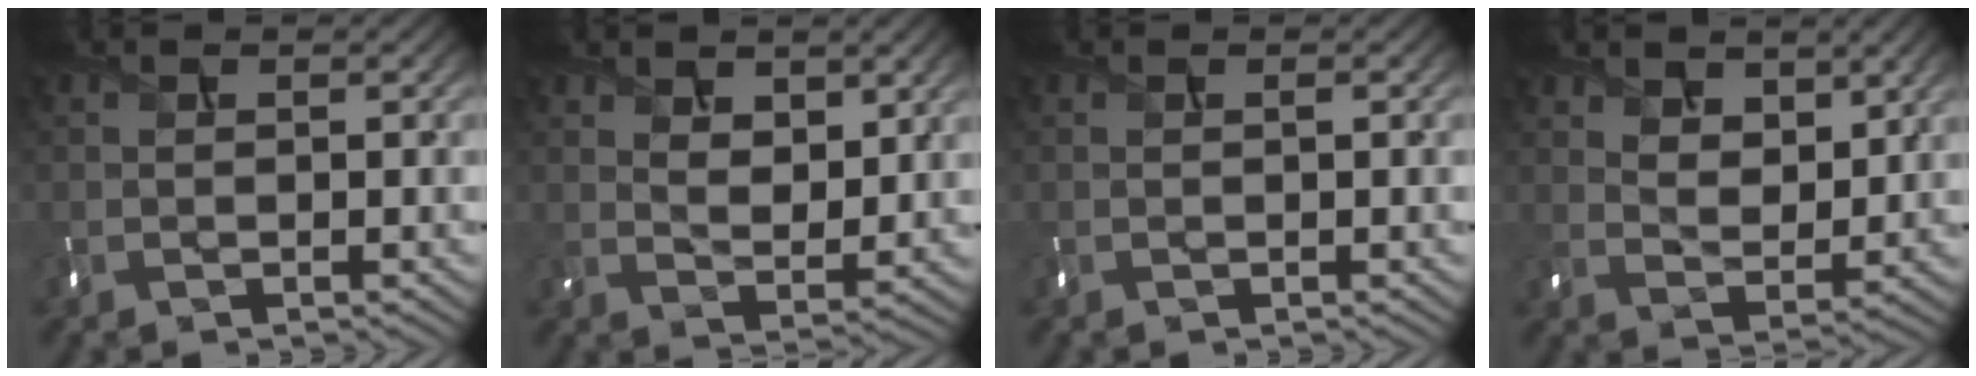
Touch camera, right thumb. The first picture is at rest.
{"total": 4.9, "force": [2.9, 2.6, 2.9], "torque": [-0.066, -0.014, 0.057]}
{"total": 0.0}
{"total": 5.8, "force": [3.9, 3.1, 3.0], "torque": [-0.065, -0.012, 0.071]}